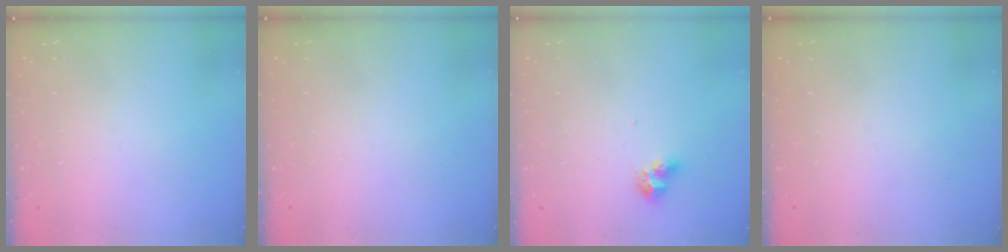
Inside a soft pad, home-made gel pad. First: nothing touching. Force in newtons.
{"total": 0.0}
{"total": 7.9, "press": 7.9, "slide": 0.6}
{"total": 0.0}